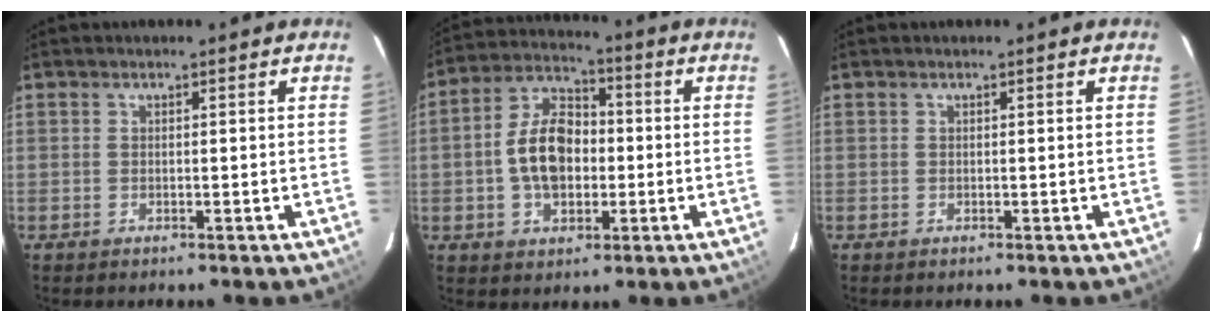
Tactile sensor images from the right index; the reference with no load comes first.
{"total": 11.6, "force": [-1.3, 7.6, 8.7], "torque": [-0.167, 0.027, -0.020]}
{"total": 0.0}